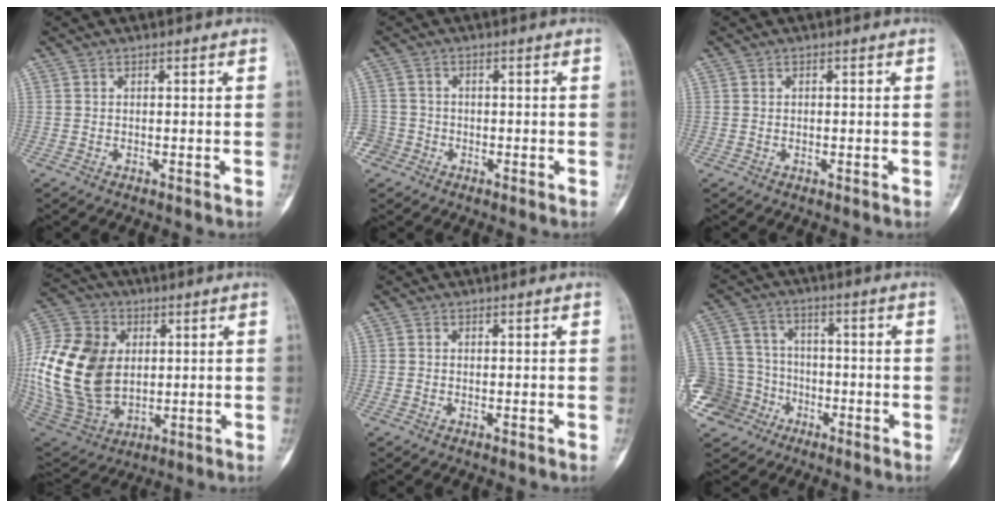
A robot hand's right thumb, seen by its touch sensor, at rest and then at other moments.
{"total": 3.8, "force": [-1.9, 3.3, 0.0], "torque": [0.015, 0.016, -0.040]}
{"total": 0.6, "force": [0.0, 0.4, 0.4], "torque": [-0.011, 0.003, 0.002]}
{"total": 24.5, "force": [1.8, 17.4, 17.1], "torque": [-0.355, -0.010, 0.050]}
{"total": 0.0}
{"total": 13.4, "force": [-6.2, 11.4, 3.4], "torque": [-0.069, 0.047, -0.108]}